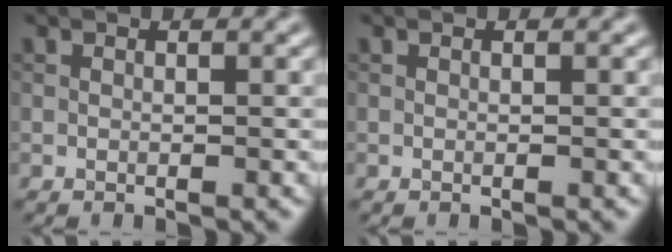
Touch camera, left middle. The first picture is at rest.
{"total": 0.0}